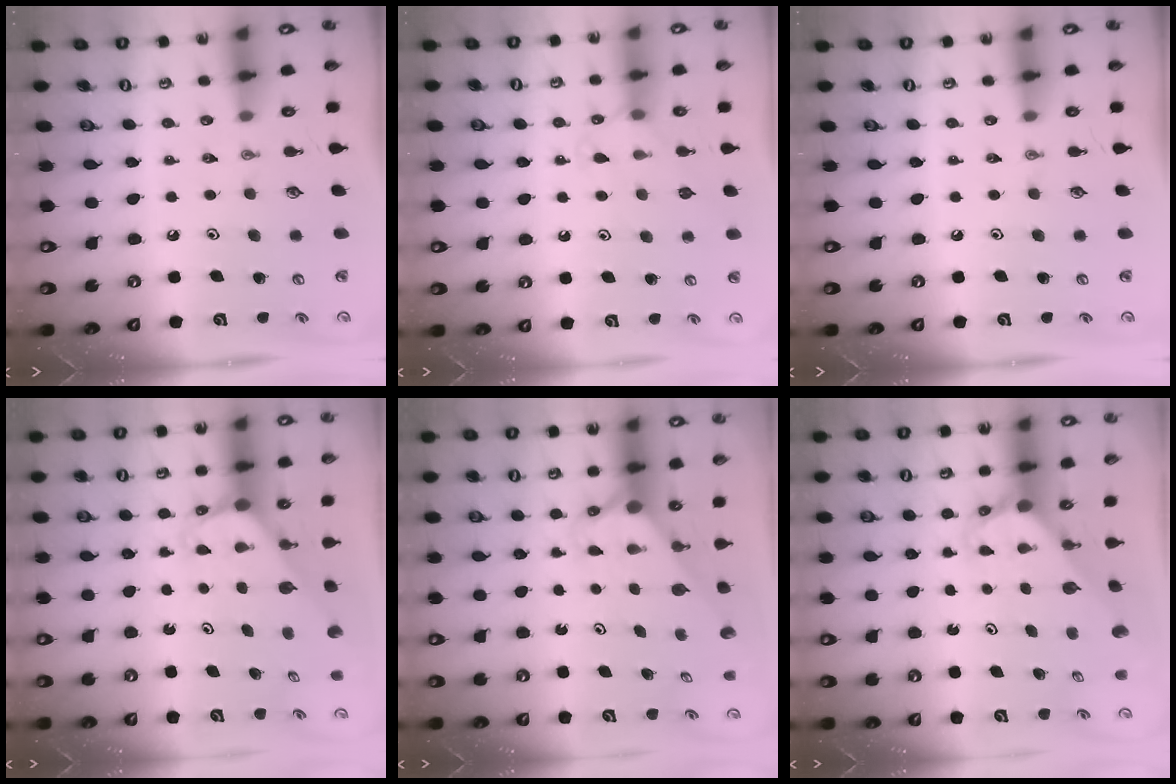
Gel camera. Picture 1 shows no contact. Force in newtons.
{"total": 6.7, "press": 6.6, "slide": 0.6}
{"total": 0.0}
{"total": 2.0, "press": 2.0, "slide": 0.1}
{"total": 2.8, "press": 2.8, "slide": 0.0}
{"total": 3.2, "press": 3.2, "slide": 0.2}